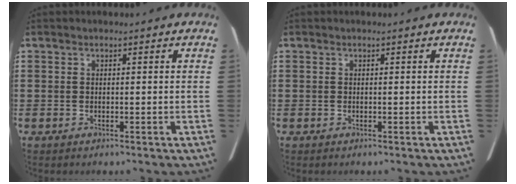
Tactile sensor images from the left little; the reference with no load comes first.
{"total": 0.0}